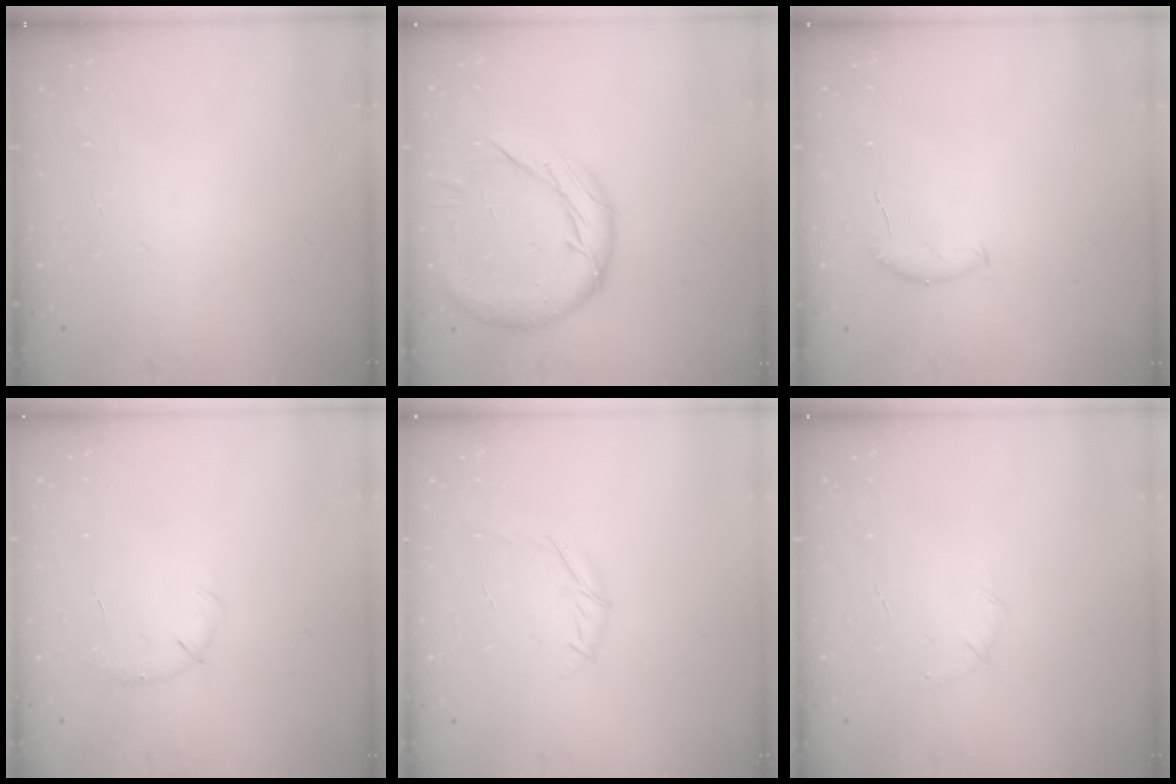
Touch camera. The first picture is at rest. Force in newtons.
{"total": 14.2, "press": 14.2, "slide": 0.8}
{"total": 5.3, "press": 5.2, "slide": 0.6}
{"total": 4.3, "press": 4.1, "slide": 1.1}
{"total": 6.0, "press": 5.9, "slide": 1.0}
{"total": 5.0, "press": 4.9, "slide": 1.3}